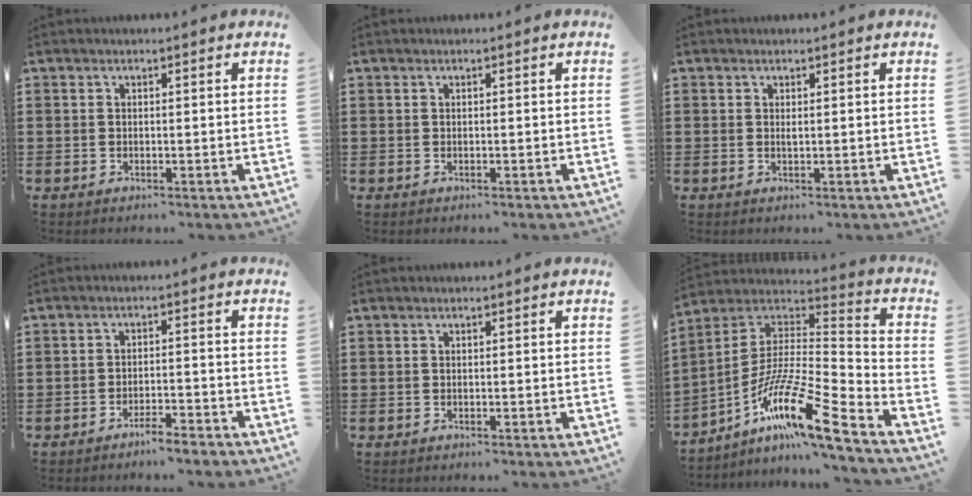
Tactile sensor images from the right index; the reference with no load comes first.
{"total": 0.0}
{"total": 0.6, "force": [0.3, 0.1, 0.5], "torque": [-0.011, 0.000, 0.005]}
{"total": 3.0, "force": [-2.8, 0.0, 0.9], "torque": [-0.016, 0.002, -0.057]}
{"total": 0.0}
{"total": 15.1, "force": [-9.8, 1.8, 11.4], "torque": [-0.214, -0.002, -0.183]}